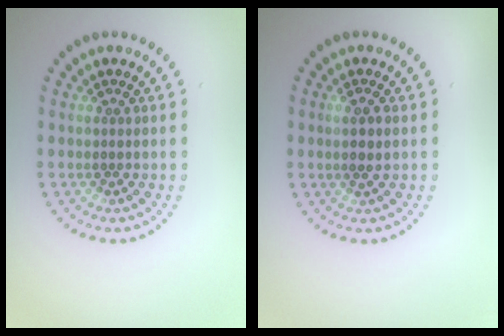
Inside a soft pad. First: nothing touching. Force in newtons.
{"total": 1.3, "press": 1.2, "slide": 0.5}